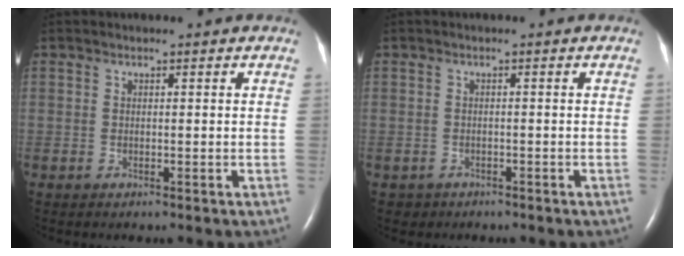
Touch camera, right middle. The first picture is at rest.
{"total": 1.6, "force": [-1.1, 1.2, -0.2], "torque": [-0.008, 0.005, -0.015]}